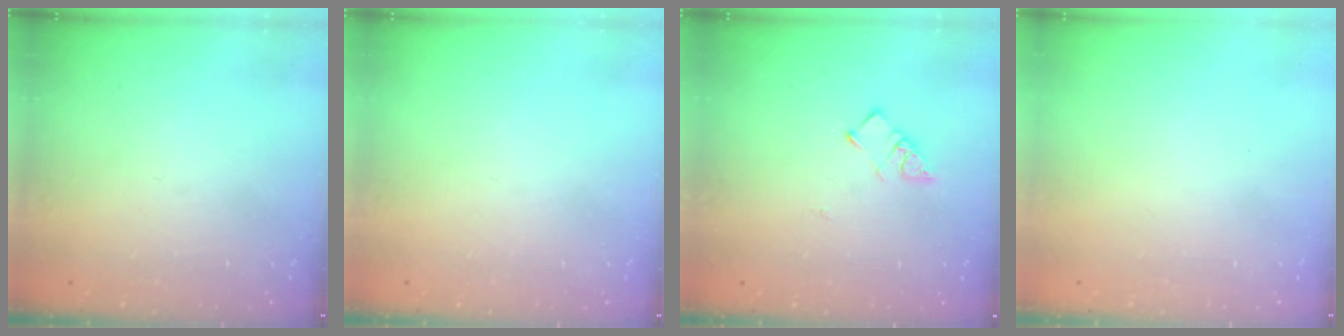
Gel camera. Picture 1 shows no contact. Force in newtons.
{"total": 0.0}
{"total": 3.7, "press": 3.7, "slide": 0.4}
{"total": 1.7, "press": 1.6, "slide": 0.1}